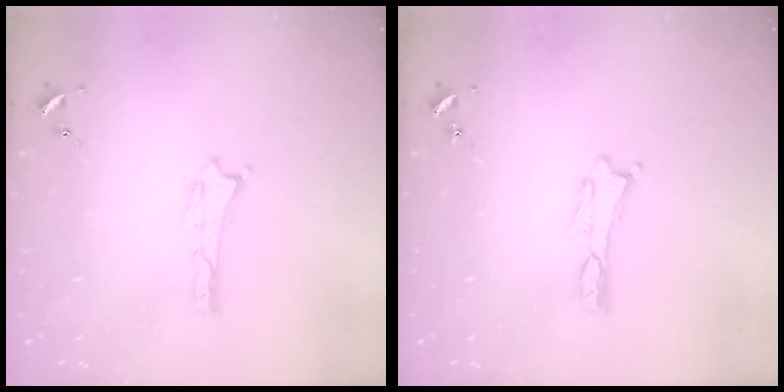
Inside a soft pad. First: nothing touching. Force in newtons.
{"total": 0.0}